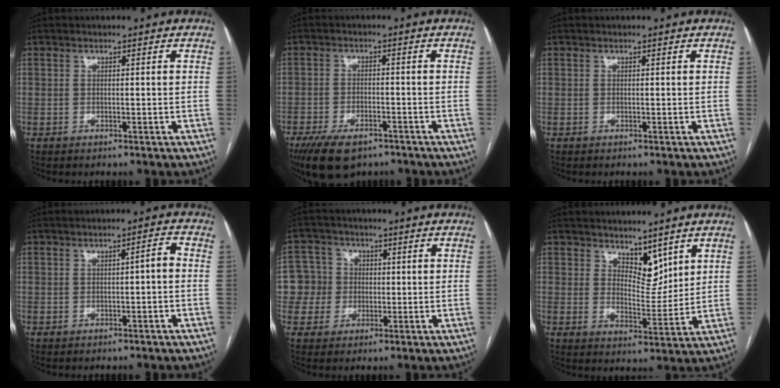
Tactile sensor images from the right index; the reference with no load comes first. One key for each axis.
{"total": 9.4, "fx": -6.7, "fy": 4.0, "fz": 5.3, "tx": -0.095, "ty": -0.009, "tz": -0.111}
{"total": 0.0}
{"total": 2.0, "fx": -0.4, "fy": 0.4, "fz": 1.9, "tx": -0.026, "ty": 0.007, "tz": -0.007}
{"total": 6.3, "fx": 0.0, "fy": 6.3, "fz": 0.4, "tx": -0.004, "ty": 0.025, "tz": 0.004}
{"total": 5.4, "fx": 3.9, "fy": 2.6, "fz": 2.6, "tx": -0.037, "ty": -0.007, "tz": 0.074}